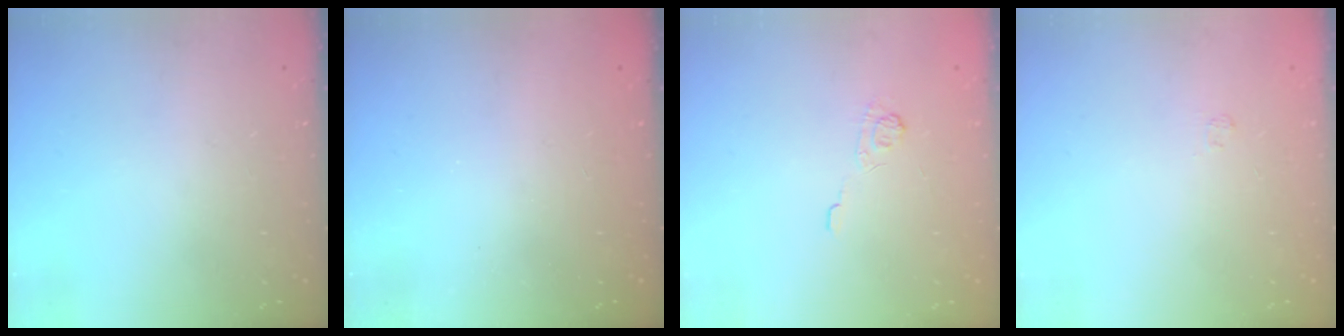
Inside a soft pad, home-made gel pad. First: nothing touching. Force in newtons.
{"total": 2.3, "press": 2.1, "slide": 0.8}
{"total": 2.5, "press": 2.1, "slide": 1.4}
{"total": 1.7, "press": 1.2, "slide": 1.1}